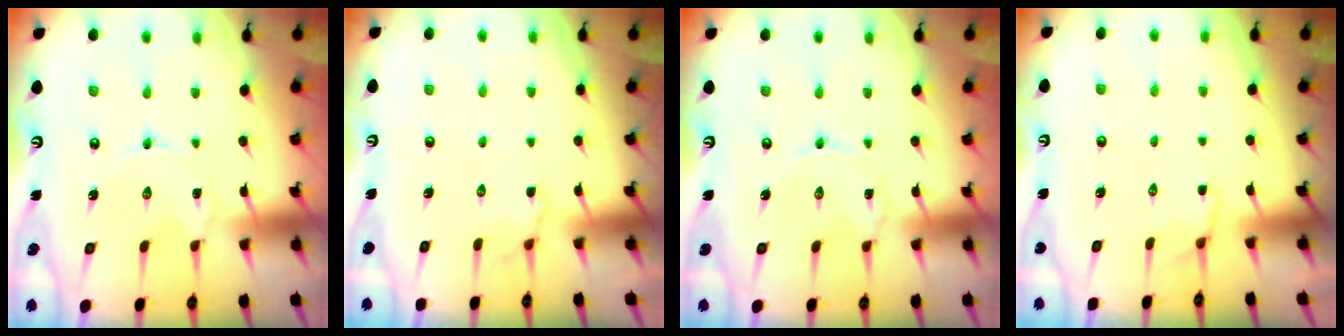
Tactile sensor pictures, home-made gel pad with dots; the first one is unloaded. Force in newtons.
{"total": 3.9, "press": 3.7, "slide": 1.2}
{"total": 1.0, "press": 1.0, "slide": 0.1}
{"total": 2.7, "press": 2.1, "slide": 1.7}